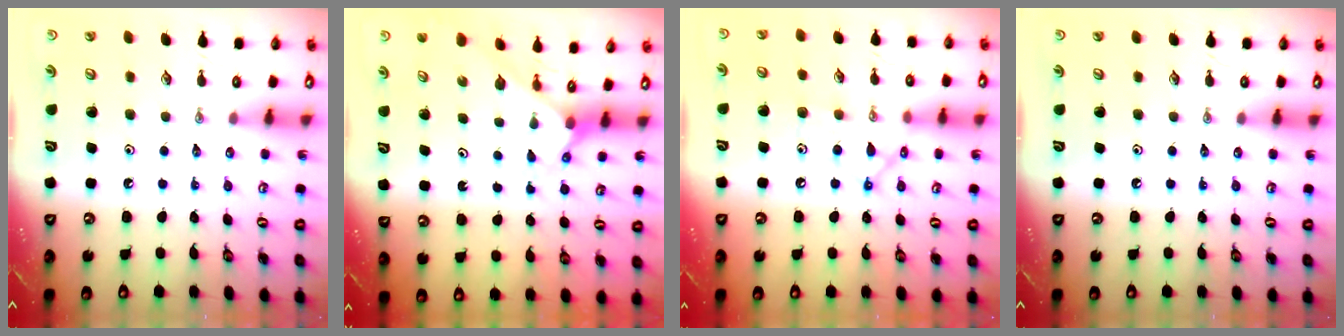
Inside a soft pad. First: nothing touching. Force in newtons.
{"total": 2.1, "press": 2.1, "slide": 0.2}
{"total": 12.9, "press": 12.9, "slide": 0.9}
{"total": 0.0}